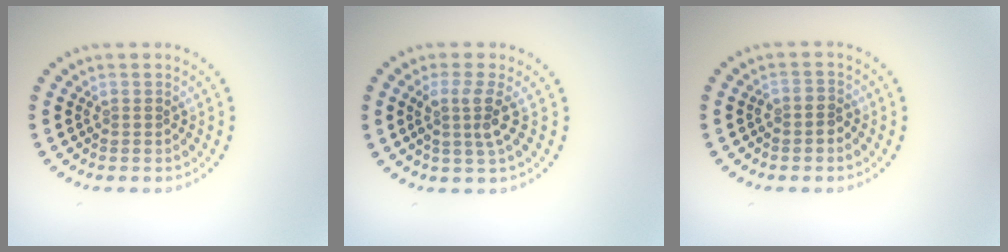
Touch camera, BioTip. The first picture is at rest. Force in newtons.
{"total": 2.7, "press": 2.1, "slide": 1.7}
{"total": 1.1, "press": 0.9, "slide": 0.5}